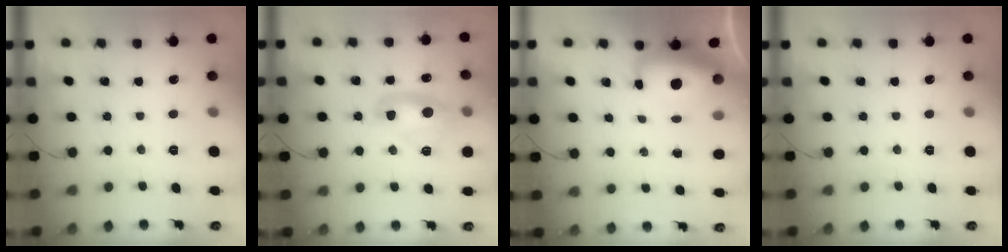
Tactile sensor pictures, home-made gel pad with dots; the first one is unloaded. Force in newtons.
{"total": 9.8, "press": 9.7, "slide": 1.3}
{"total": 11.7, "press": 11.4, "slide": 2.7}
{"total": 0.0}